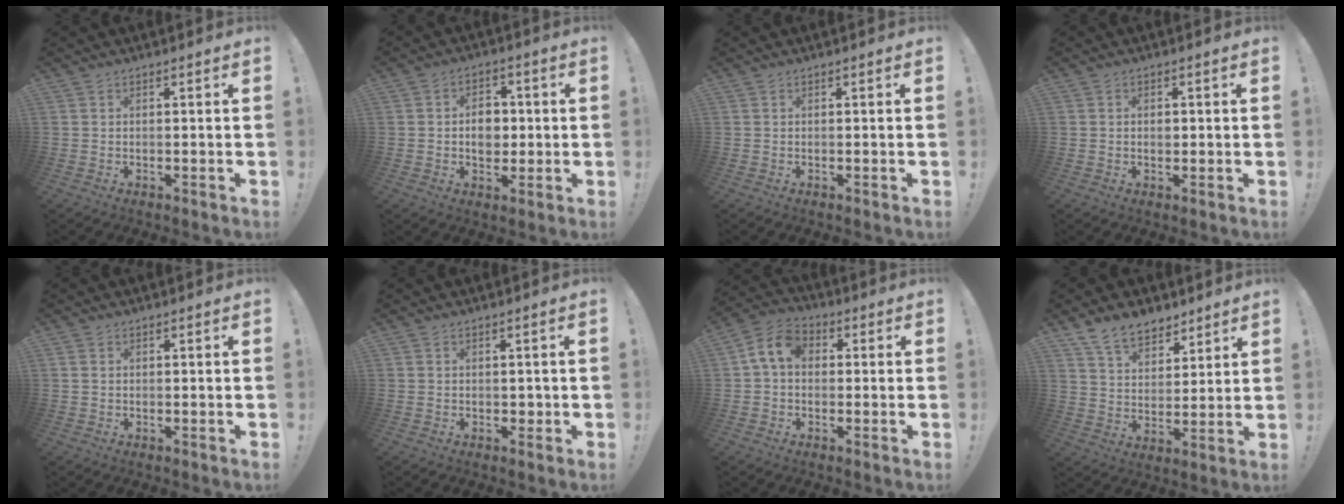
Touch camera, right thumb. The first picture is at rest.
{"total": 8.1, "force": [0.0, 6.4, 4.9], "torque": [-0.079, 0.010, 0.001]}
{"total": 0.0}
{"total": 1.5, "force": [-0.2, 1.2, 0.8], "torque": [-0.006, 0.002, -0.006]}
{"total": 0.9, "force": [0.3, 0.8, 0.3], "torque": [-0.004, 0.004, 0.004]}
{"total": 1.4, "force": [-0.1, 1.3, 0.6], "torque": [-0.001, 0.001, -0.003]}
{"total": 9.0, "force": [1.5, 6.4, 6.2], "torque": [-0.117, 0.012, 0.034]}
{"total": 10.9, "force": [8.4, 6.0, 3.6], "torque": [-0.061, -0.057, 0.162]}